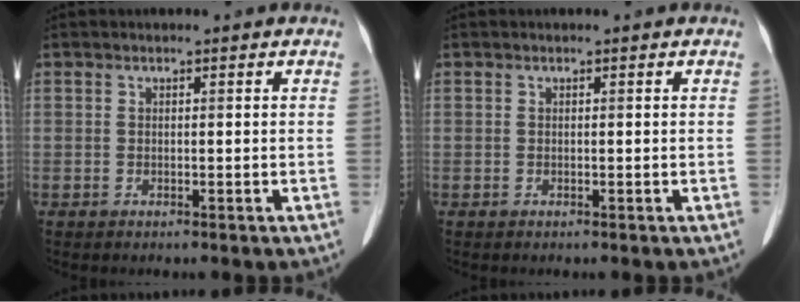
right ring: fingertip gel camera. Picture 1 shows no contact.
{"total": 0.0}